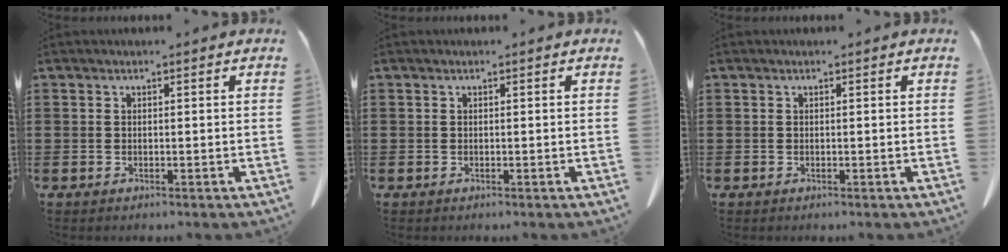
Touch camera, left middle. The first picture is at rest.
{"total": 0.0}
{"total": 0.0}